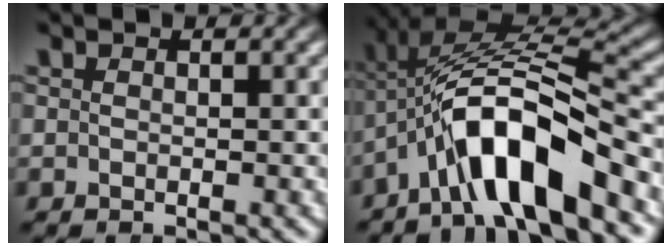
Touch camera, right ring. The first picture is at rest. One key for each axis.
{"total": 9.1, "fx": -1.1, "fy": 5.2, "fz": 7.3, "tx": -0.152, "ty": -0.012, "tz": -0.014}